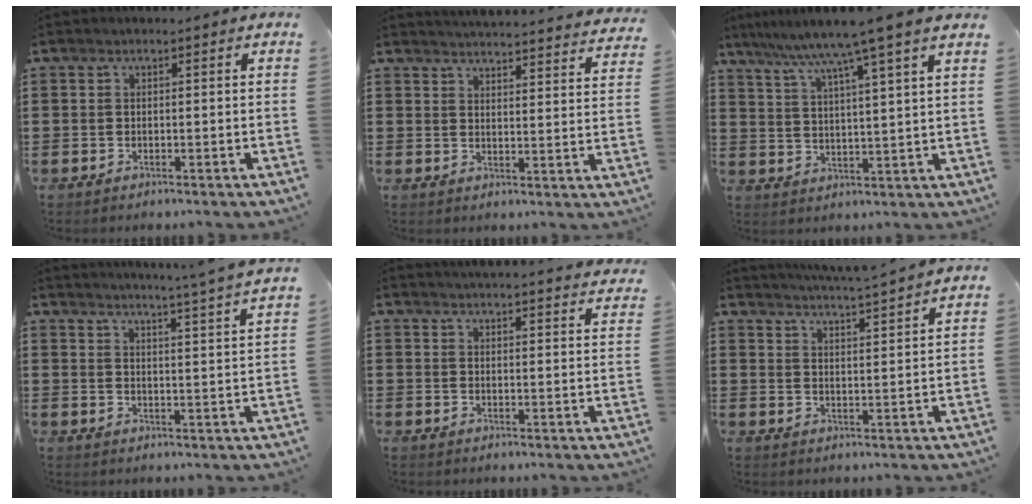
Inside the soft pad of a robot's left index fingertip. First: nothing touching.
{"total": 4.0, "force": [3.9, -0.7, 0.3], "torque": [-0.012, -0.034, 0.066]}
{"total": 7.5, "force": [5.9, -1.6, 4.3], "torque": [-0.105, -0.033, 0.096]}
{"total": 4.3, "force": [3.9, -1.5, 1.1], "torque": [-0.037, -0.033, 0.062]}
{"total": 3.7, "force": [3.6, -0.7, 0.2], "torque": [-0.008, -0.026, 0.065]}
{"total": 4.2, "force": [4.0, -1.0, 0.9], "torque": [-0.034, -0.026, 0.070]}